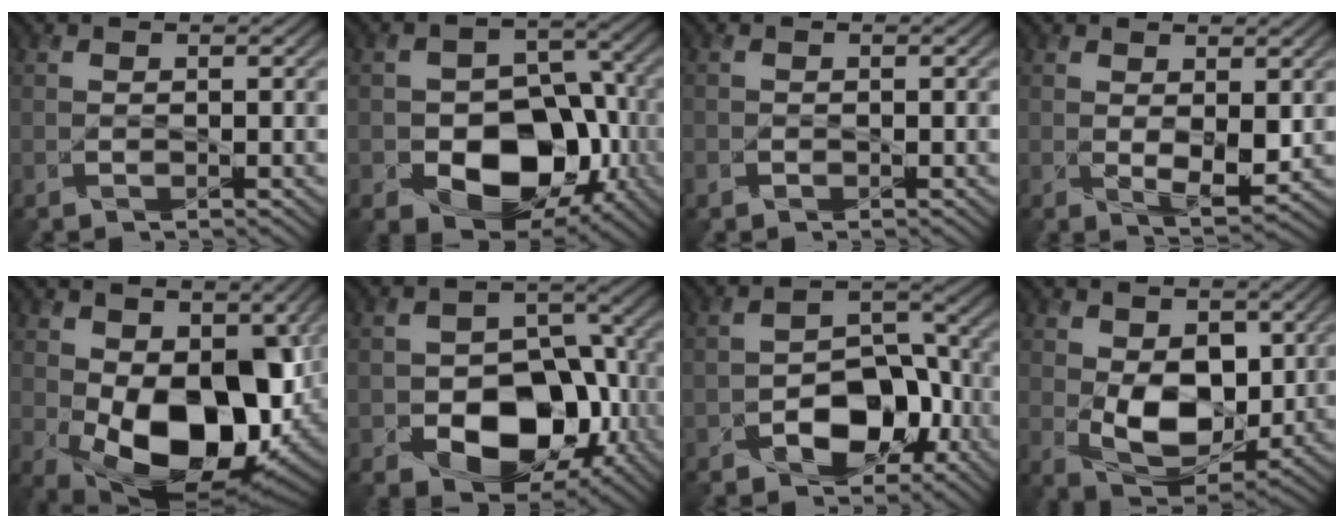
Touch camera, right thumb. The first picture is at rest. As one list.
[{"total": 12.3, "force": [-4.3, 8.4, 7.8], "torque": [-0.113, -0.017, -0.074]}, {"total": 1.0, "force": [-0.7, 0.7, 0.1], "torque": [-0.006, -0.002, -0.016]}, {"total": 3.7, "force": [0.7, 1.6, 3.2], "torque": [-0.067, -0.013, 0.019]}, {"total": 16.5, "force": [-0.9, 10.1, 13.0], "torque": [-0.218, -0.040, -0.005]}, {"total": 12.1, "force": [-4.3, 8.2, 7.8], "torque": [-0.114, -0.016, -0.073]}, {"total": 7.9, "force": [-3.5, 5.1, 5.0], "torque": [-0.067, 0.000, -0.063]}, {"total": 9.4, "force": [1.0, 6.2, 6.9], "torque": [-0.144, -0.015, 0.020]}]